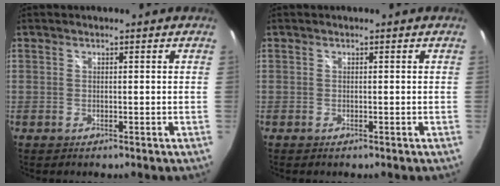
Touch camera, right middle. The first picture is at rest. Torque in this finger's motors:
{"motor_torque": [0.21, -0.19, 0.06, 0.01]}